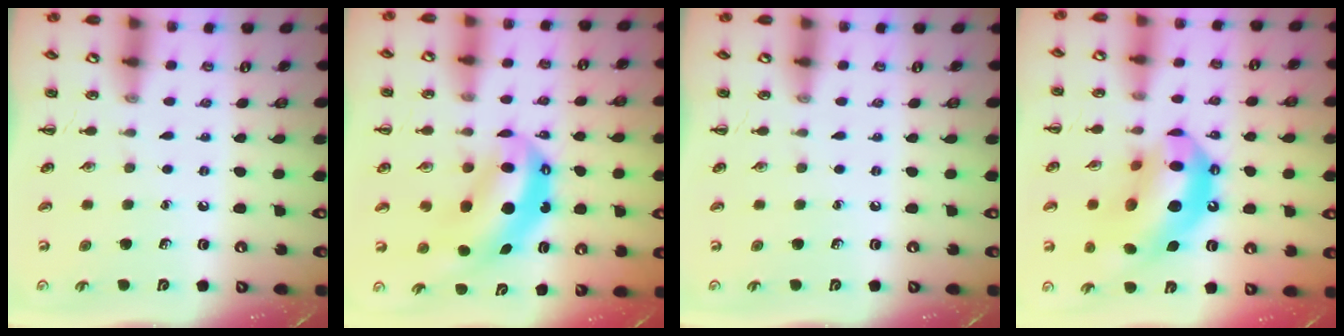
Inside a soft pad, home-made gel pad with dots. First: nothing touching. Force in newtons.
{"total": 8.2, "press": 8.0, "slide": 1.9}
{"total": 0.0}
{"total": 18.5, "press": 17.8, "slide": 5.1}